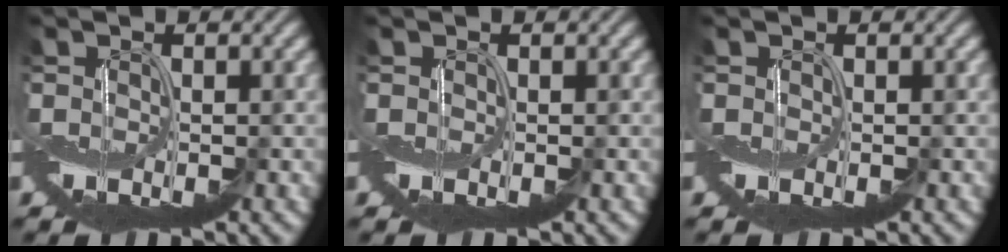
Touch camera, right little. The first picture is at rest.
{"total": 0.0}
{"total": 0.0}